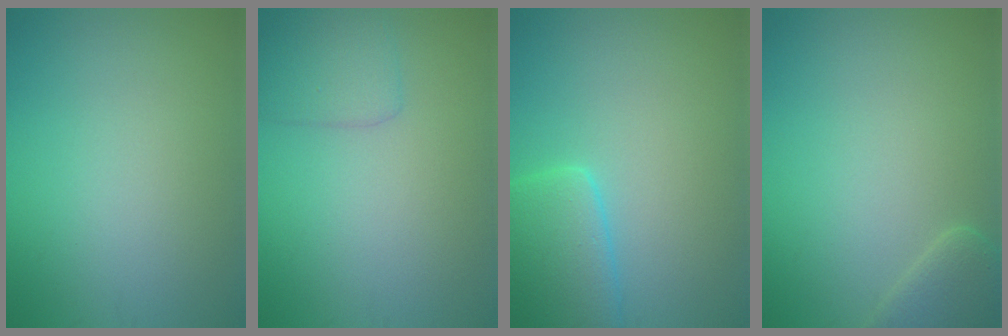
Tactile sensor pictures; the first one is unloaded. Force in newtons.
{"total": 2.3, "press": 2.3, "slide": 0.1}
{"total": 4.8, "press": 4.8, "slide": 0.4}
{"total": 2.6, "press": 2.6, "slide": 0.2}